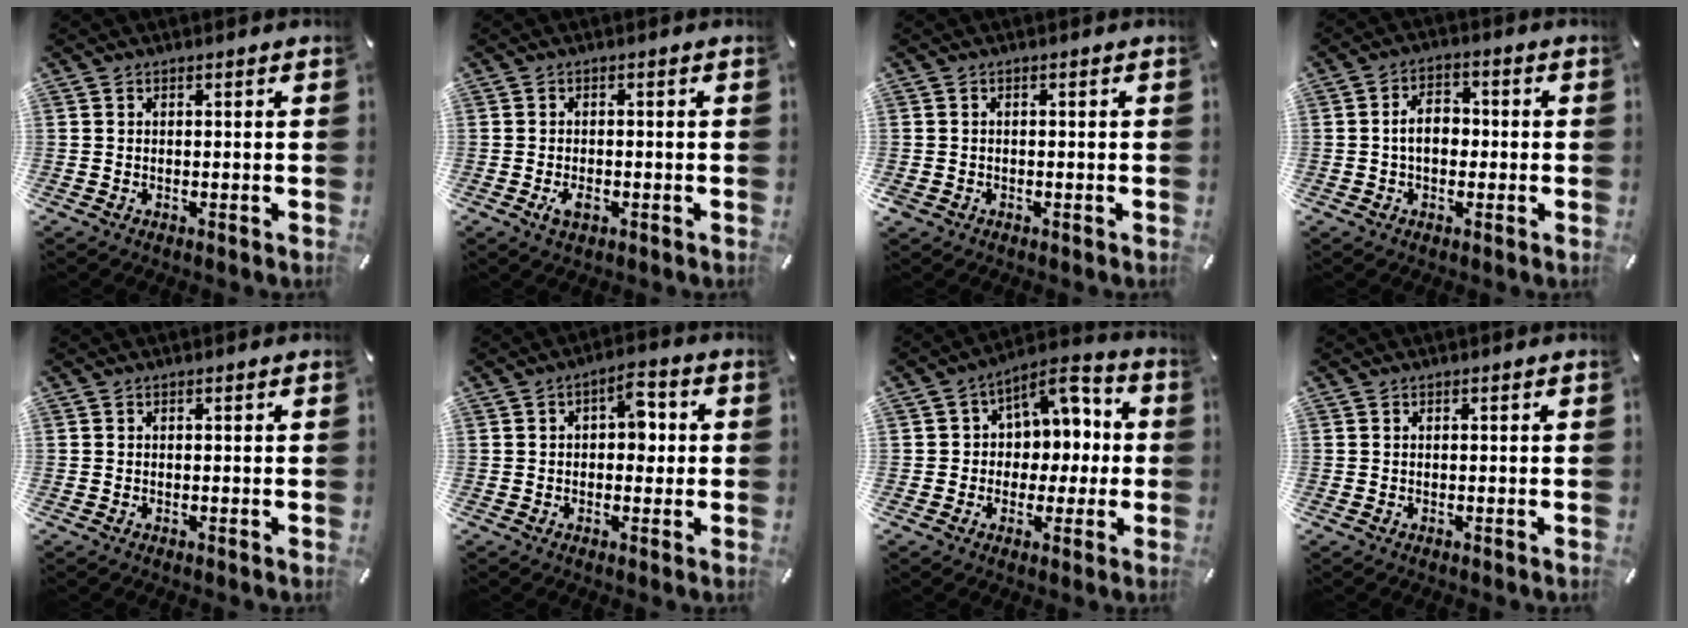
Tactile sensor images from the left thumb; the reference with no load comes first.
{"total": 2.8, "force": [-1.0, 1.6, 2.1], "torque": [-0.042, 0.003, -0.018]}
{"total": 1.2, "force": [-0.6, 1.0, 0.3], "torque": [-0.003, 0.004, -0.013]}
{"total": 6.2, "force": [-0.6, 4.2, 4.6], "torque": [-0.084, 0.008, -0.014]}
{"total": 0.0}
{"total": 5.6, "force": [0.4, 3.5, 4.3], "torque": [-0.045, 0.000, -0.005]}
{"total": 8.8, "force": [1.6, 8.1, 3.2], "torque": [-0.035, -0.011, 0.028]}
{"total": 0.0}